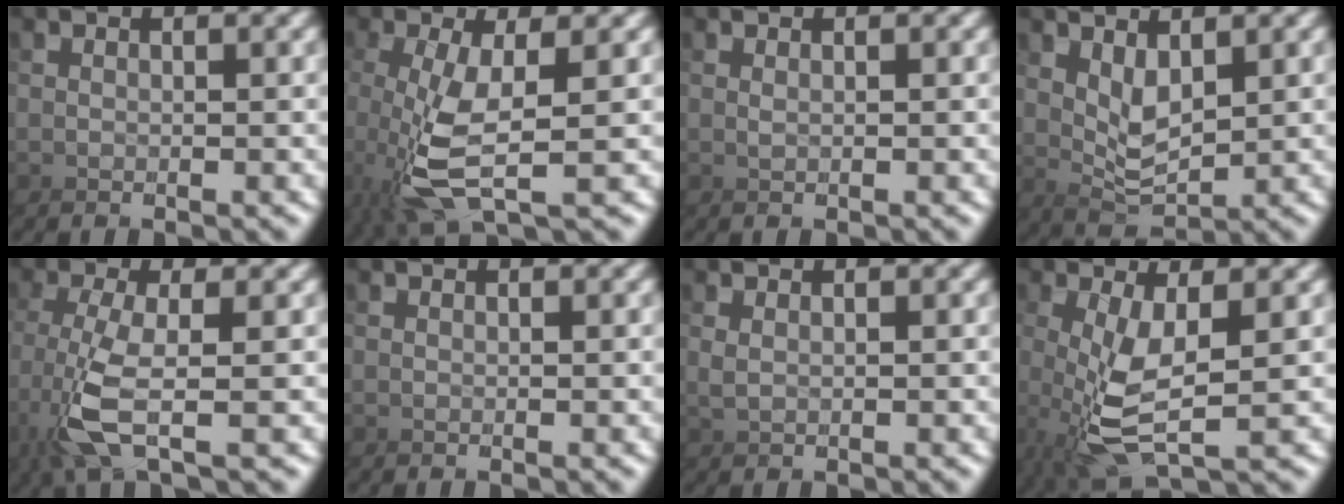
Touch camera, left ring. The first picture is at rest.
{"total": 2.9, "force": [-1.0, -0.2, 2.7], "torque": [-0.095, -0.004, -0.008]}
{"total": 0.7, "force": [0.3, -0.6, 0.0], "torque": [0.000, 0.005, 0.006]}
{"total": 3.2, "force": [2.7, 1.7, 0.0], "torque": [-0.047, 0.011, 0.028]}
{"total": 2.1, "force": [-1.4, -1.3, 1.0], "torque": [-0.067, -0.003, -0.016]}
{"total": 0.0}
{"total": 0.0}
{"total": 3.4, "force": [-0.6, 1.0, 3.2], "torque": [-0.121, -0.029, 0.010]}